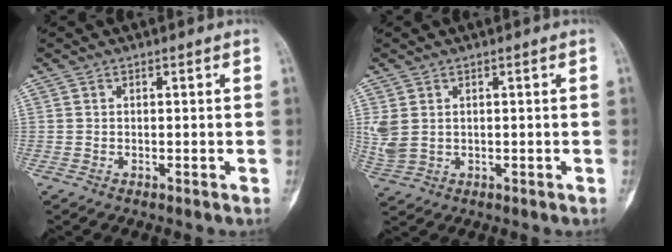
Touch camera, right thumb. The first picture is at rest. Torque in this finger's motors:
{"motor_torque": [0.03, 0.11, 0.60, 0.10, 0.05]}